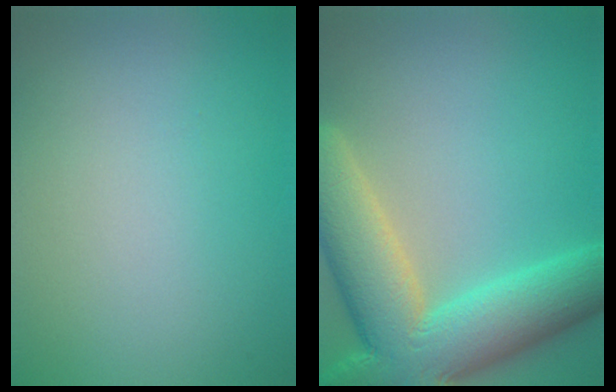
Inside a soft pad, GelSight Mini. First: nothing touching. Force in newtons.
{"total": 12.3, "press": 12.2, "slide": 1.1}